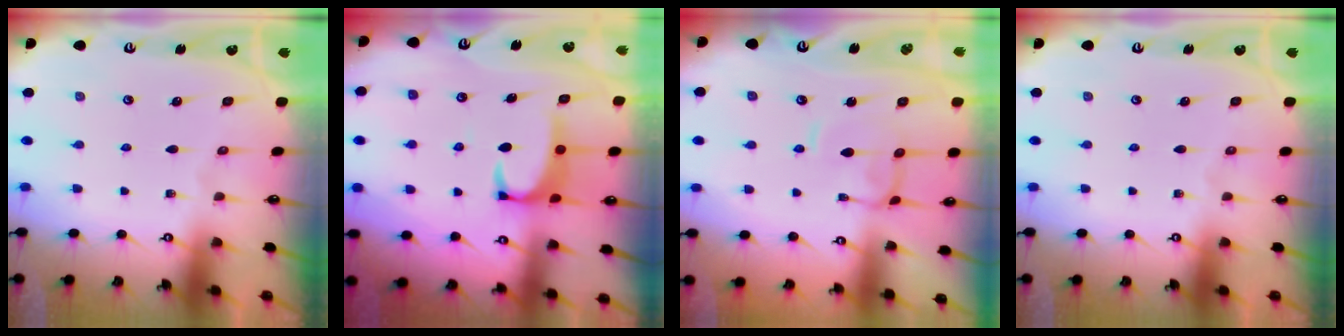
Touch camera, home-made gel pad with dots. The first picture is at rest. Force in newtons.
{"total": 3.0, "press": 2.9, "slide": 0.8}
{"total": 2.2, "press": 2.1, "slide": 0.6}
{"total": 0.0}